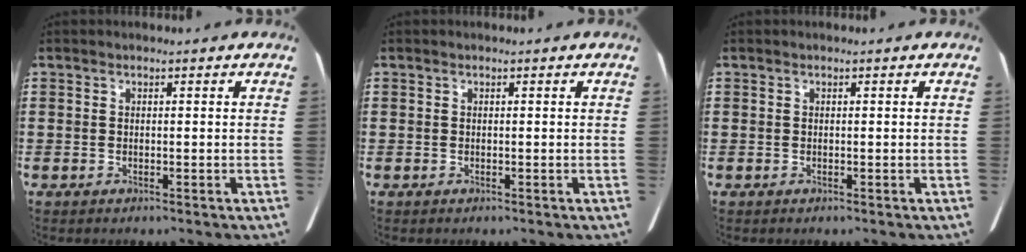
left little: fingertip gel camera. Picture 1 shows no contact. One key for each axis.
{"total": 0.0}
{"total": 0.0}